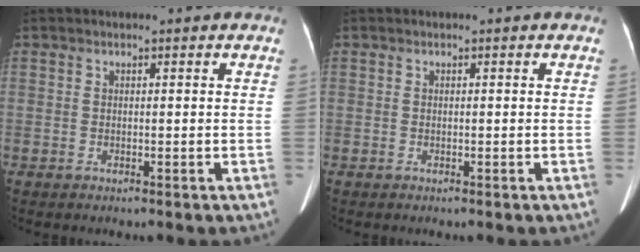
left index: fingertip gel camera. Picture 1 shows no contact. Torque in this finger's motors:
{"motor_torque": [0.00, 0.00, 0.00, 0.00]}